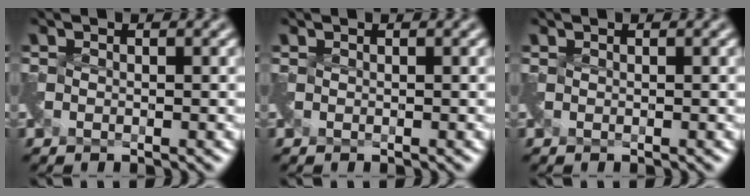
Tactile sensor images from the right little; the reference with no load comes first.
{"total": 0.0}
{"total": 0.0}